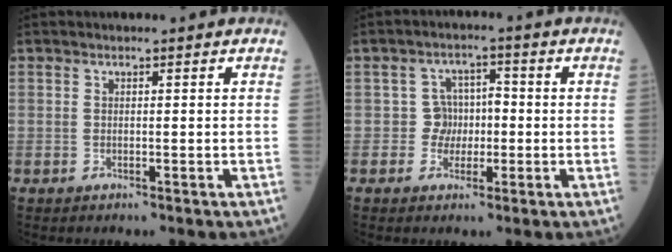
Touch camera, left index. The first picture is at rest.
{"total": 3.8, "force": [-0.8, 3.6, 1.0], "torque": [-0.005, 0.009, -0.019]}